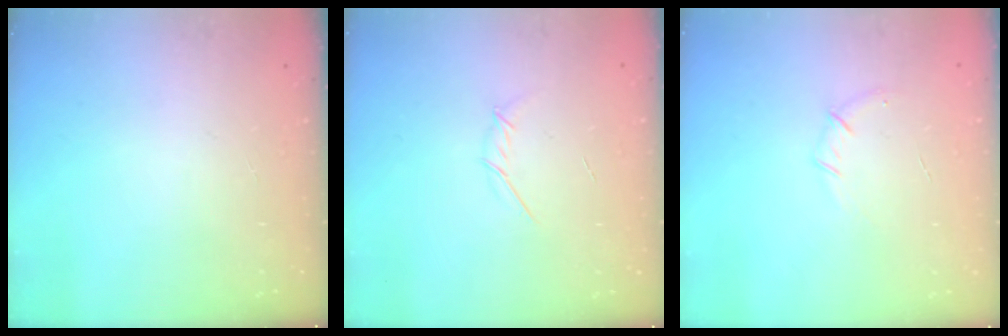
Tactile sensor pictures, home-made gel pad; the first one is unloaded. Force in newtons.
{"total": 3.8, "press": 3.7, "slide": 0.8}
{"total": 4.8, "press": 4.6, "slide": 1.3}